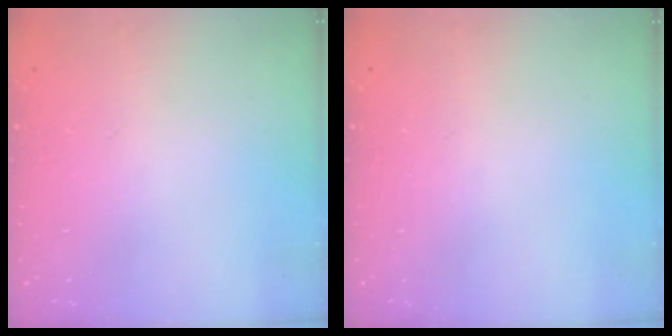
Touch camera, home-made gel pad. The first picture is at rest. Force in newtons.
{"total": 0.0}